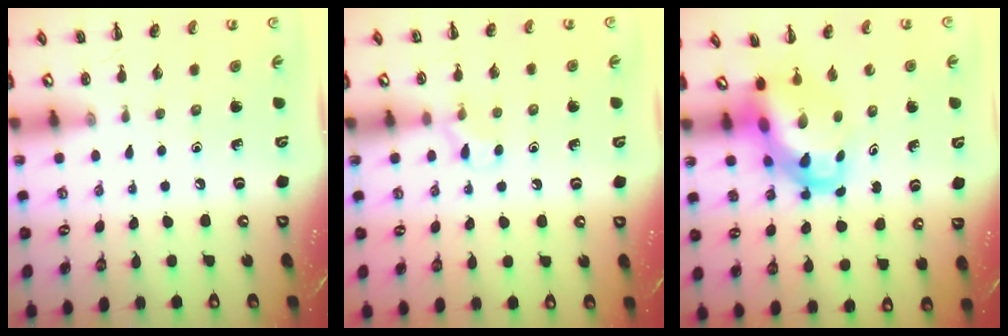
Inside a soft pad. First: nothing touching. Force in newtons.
{"total": 5.3, "press": 5.0, "slide": 1.8}
{"total": 6.3, "press": 6.2, "slide": 1.1}